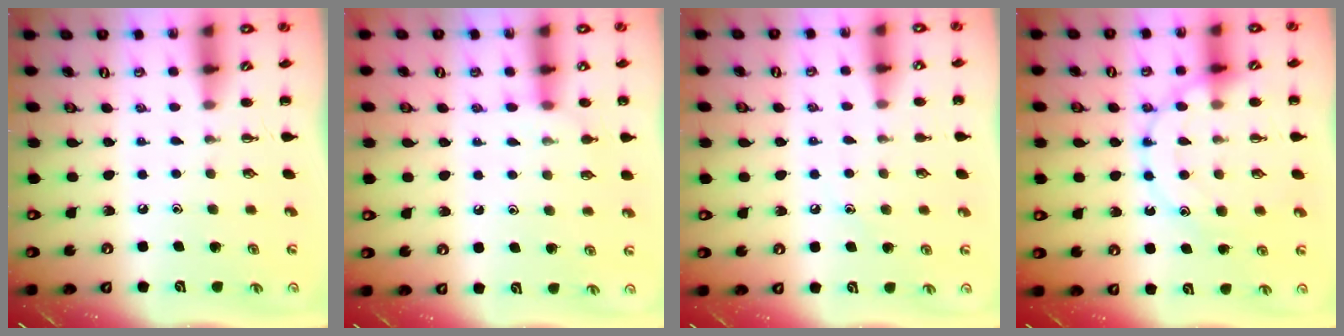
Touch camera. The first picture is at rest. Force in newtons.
{"total": 6.2, "press": 6.1, "slide": 1.1}
{"total": 7.6, "press": 7.3, "slide": 2.1}
{"total": 14.7, "press": 14.6, "slide": 2.2}